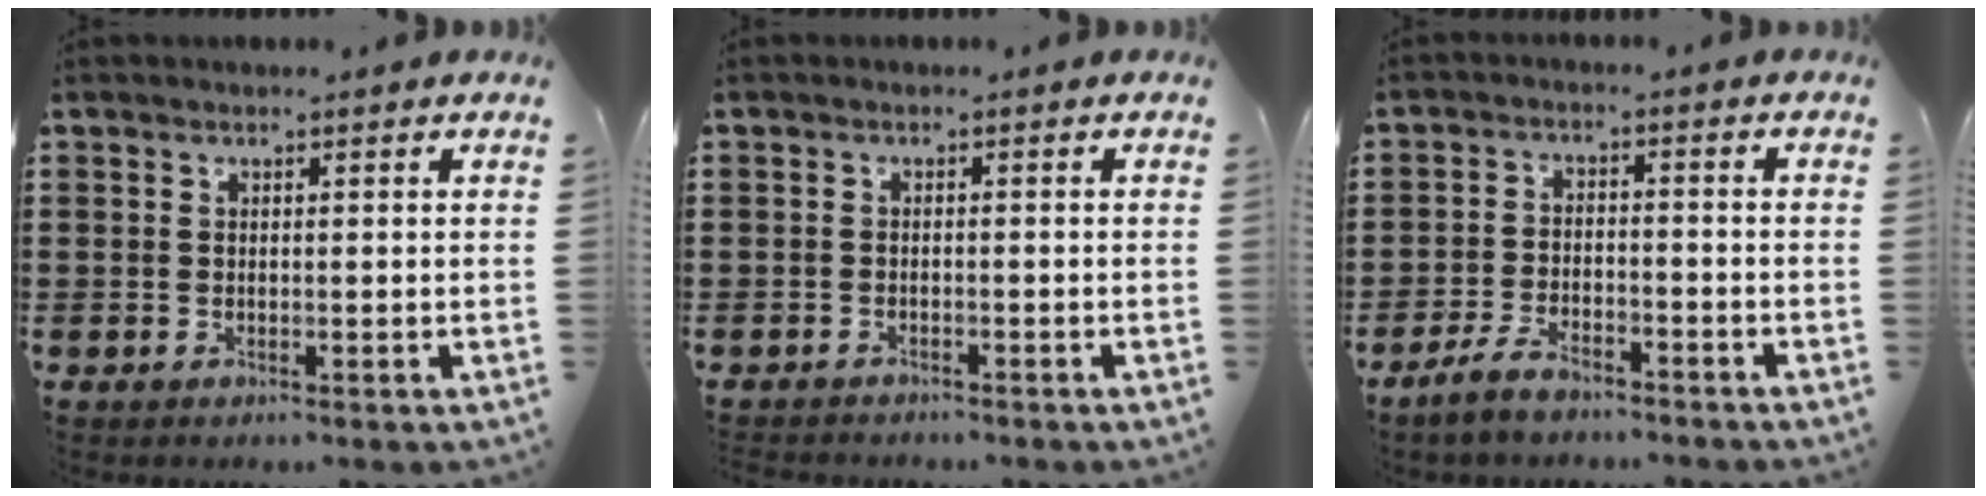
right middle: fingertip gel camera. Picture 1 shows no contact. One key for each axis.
{"total": 1.4, "fx": -1.4, "fy": 0.3, "fz": -0.2, "tx": 0.000, "ty": 0.002, "tz": -0.031}
{"total": 4.9, "fx": -4.0, "fy": 1.6, "fz": 2.2, "tx": -0.050, "ty": 0.004, "tz": -0.078}